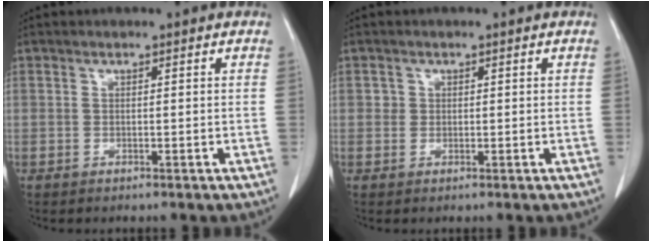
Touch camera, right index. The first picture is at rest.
{"total": 1.1, "force": [0.2, 1.1, 0.1], "torque": [0.007, 0.003, 0.001]}